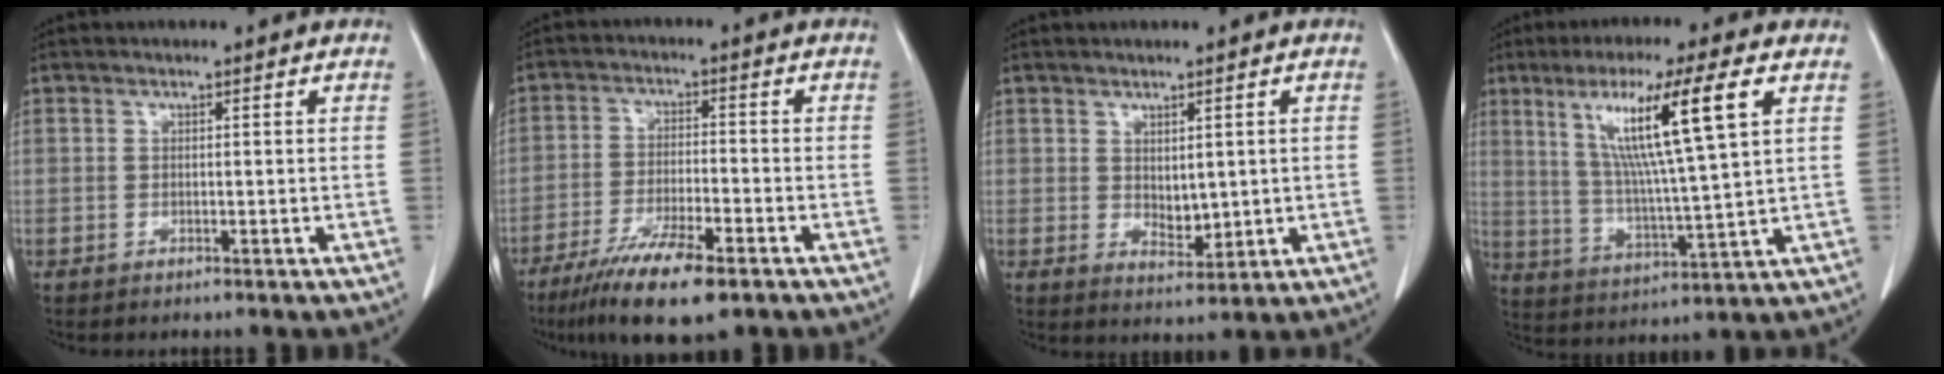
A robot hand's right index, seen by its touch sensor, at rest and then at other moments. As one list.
[{"total": 10.8, "force": [-7.1, 1.8, 7.9], "torque": [-0.137, -0.022, -0.117]}, {"total": 3.8, "force": [0.6, 2.1, 3.1], "torque": [-0.051, -0.007, 0.023]}, {"total": 14.7, "force": [5.8, -0.5, 13.5], "torque": [-0.240, 0.003, 0.101]}]